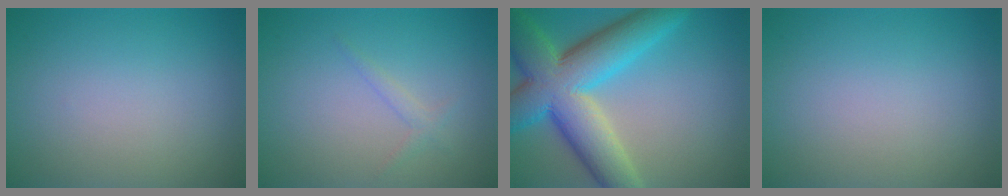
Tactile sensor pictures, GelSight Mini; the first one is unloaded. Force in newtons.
{"total": 1.1, "press": 1.1, "slide": 0.1}
{"total": 11.9, "press": 11.8, "slide": 0.7}
{"total": 0.0}